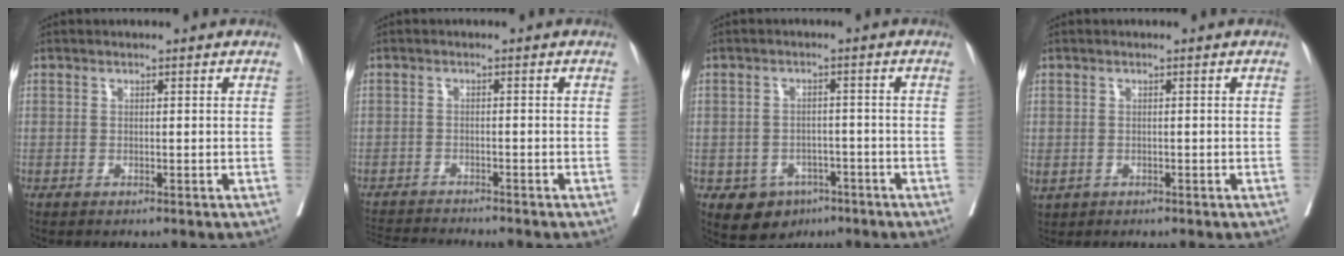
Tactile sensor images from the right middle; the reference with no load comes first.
{"total": 7.3, "force": [-7.1, -0.2, 1.9], "torque": [-0.028, -0.010, -0.114]}
{"total": 5.8, "force": [-3.3, 4.3, 1.9], "torque": [-0.026, 0.005, -0.040]}
{"total": 2.3, "force": [-0.9, 1.8, 1.1], "torque": [-0.030, -0.004, -0.006]}